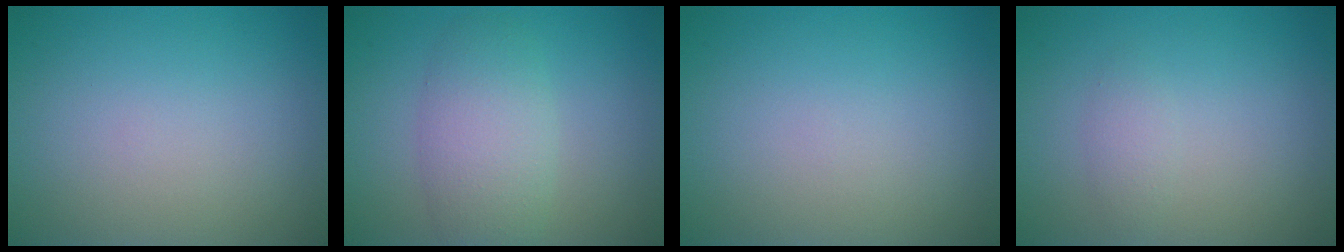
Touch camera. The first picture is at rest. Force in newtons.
{"total": 4.4, "press": 4.3, "slide": 0.2}
{"total": 0.0}
{"total": 1.1, "press": 1.1, "slide": 0.1}